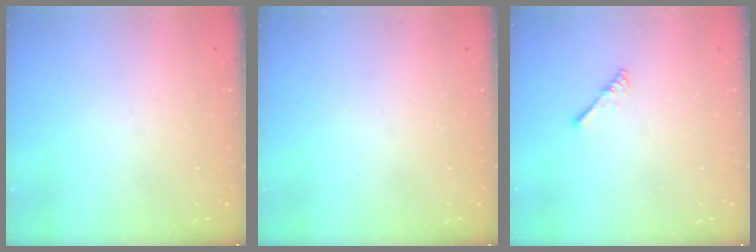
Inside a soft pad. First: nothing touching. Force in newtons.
{"total": 0.0}
{"total": 2.4, "press": 2.4, "slide": 0.4}